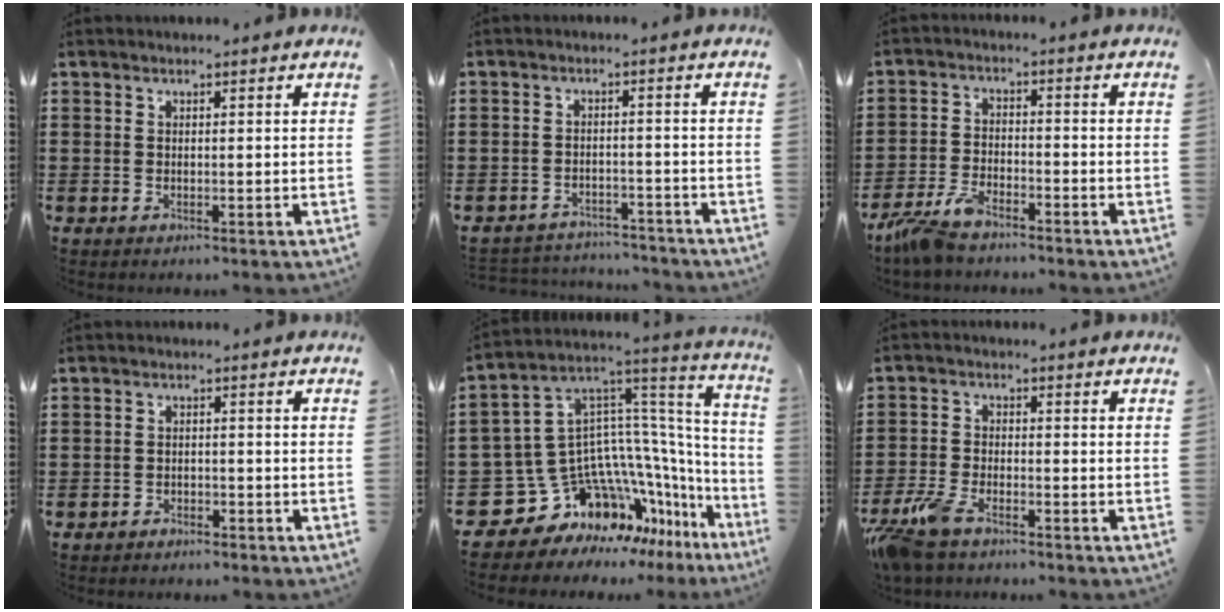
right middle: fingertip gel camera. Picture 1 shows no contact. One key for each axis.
{"total": 3.4, "fx": -3.3, "fy": 0.6, "fz": -0.3, "tx": -0.002, "ty": 0.002, "tz": -0.073}
{"total": 5.4, "fx": -4.6, "fy": 1.4, "fz": 2.5, "tx": -0.068, "ty": 0.000, "tz": -0.094}
{"total": 1.7, "fx": -1.7, "fy": 0.5, "fz": 0.0, "tx": -0.006, "ty": 0.002, "tz": -0.037}
{"total": 11.7, "fx": -7.2, "fy": 7.8, "fz": 4.9, "tx": -0.154, "ty": -0.042, "tz": -0.111}
{"total": 5.6, "fx": -4.5, "fy": 1.5, "fz": 3.0, "tx": -0.088, "ty": -0.008, "tz": -0.095}